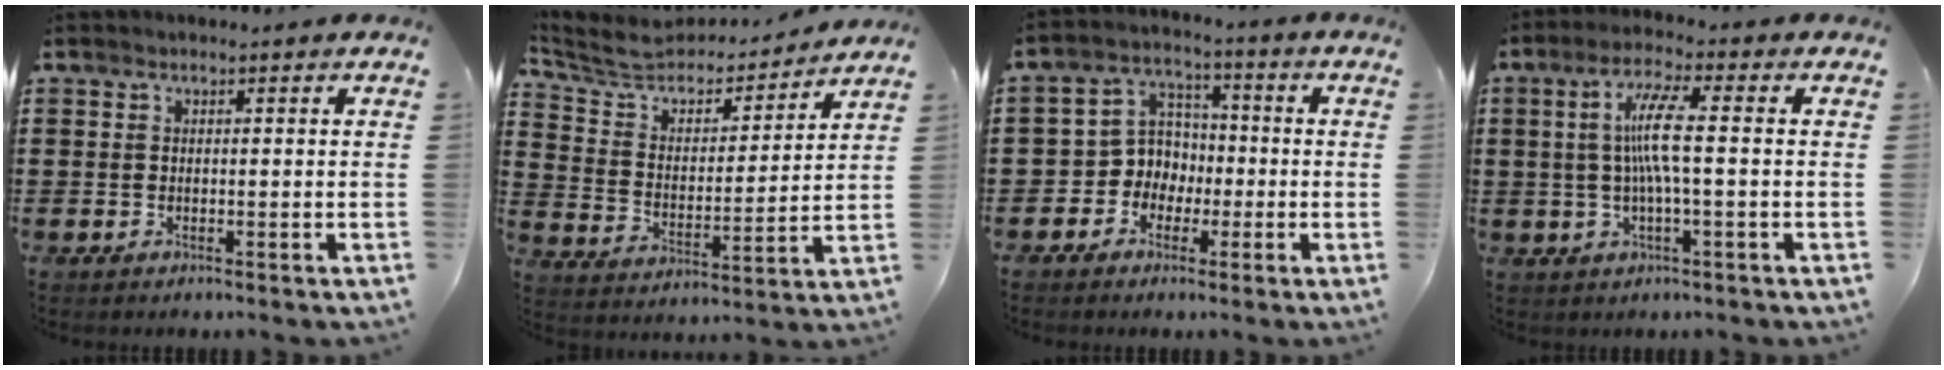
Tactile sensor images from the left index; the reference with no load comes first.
{"total": 6.0, "force": [5.6, 1.8, 1.3], "torque": [-0.060, -0.044, 0.092]}
{"total": 5.8, "force": [-1.7, 5.4, 1.4], "torque": [-0.052, 0.007, -0.037]}
{"total": 7.1, "force": [0.1, 0.8, 7.1], "torque": [-0.147, 0.000, -0.008]}